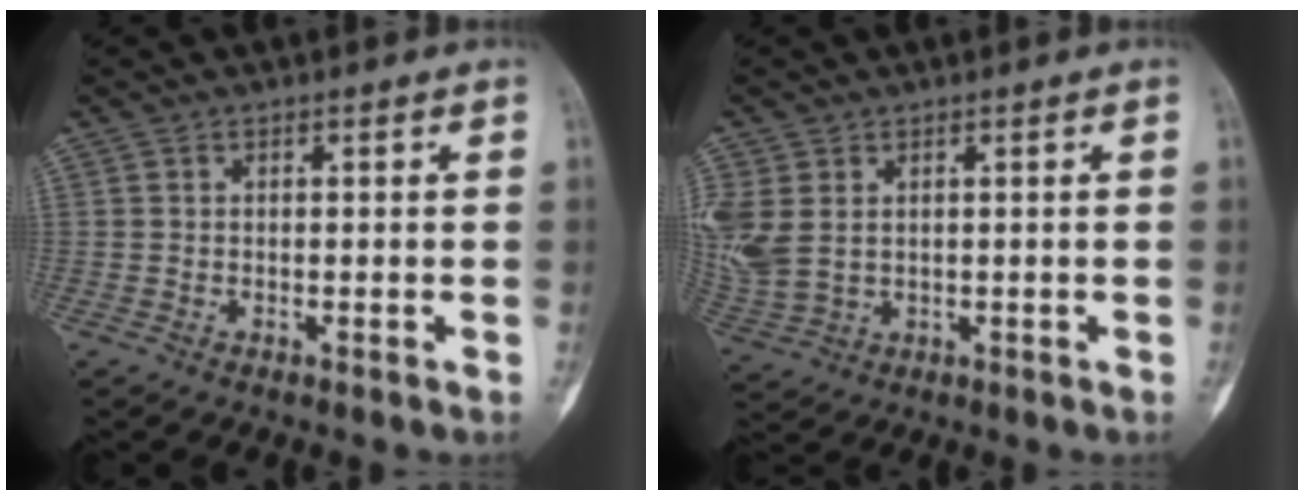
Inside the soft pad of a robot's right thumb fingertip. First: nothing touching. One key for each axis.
{"total": 8.6, "fx": 1.8, "fy": 6.1, "fz": 5.9, "tx": -0.152, "ty": -0.001, "tz": 0.051}